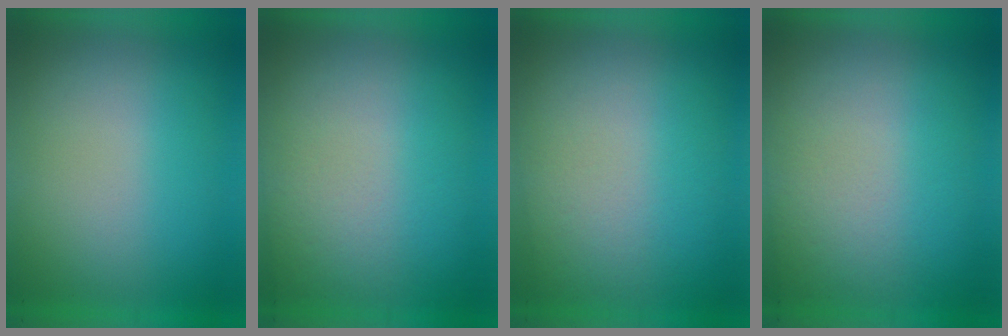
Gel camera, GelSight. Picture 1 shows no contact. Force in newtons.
{"total": 2.9}
{"total": 2.6}
{"total": 2.9}